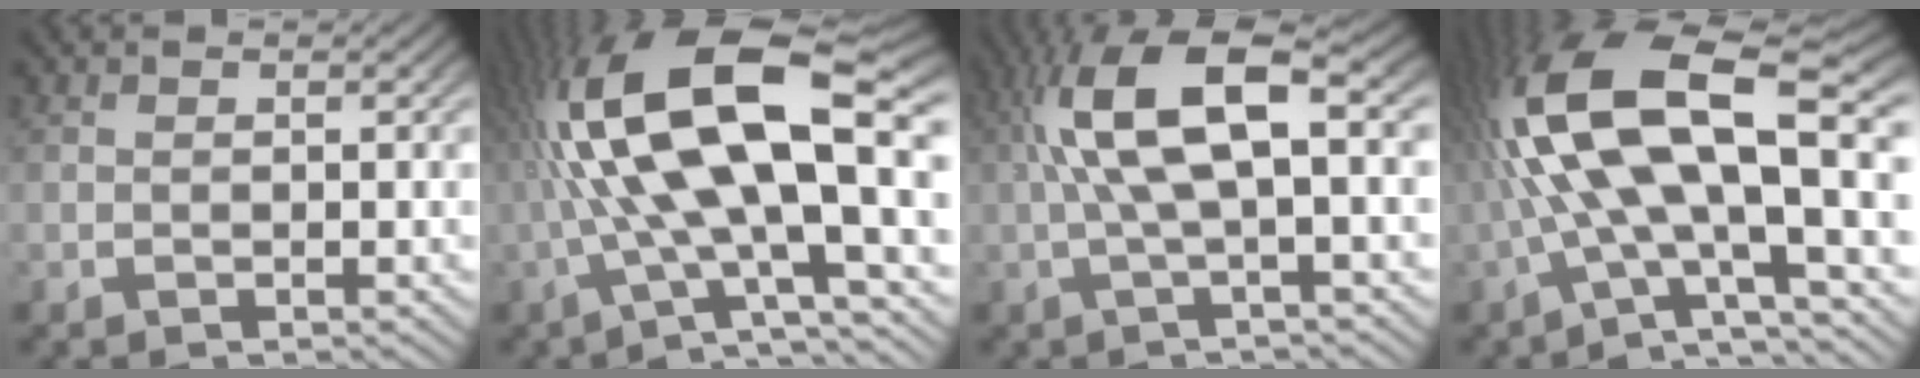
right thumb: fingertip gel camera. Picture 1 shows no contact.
{"total": 15.5, "force": [1.0, 7.9, 13.3], "torque": [-0.264, -0.017, 0.025]}
{"total": 9.2, "force": [1.4, 3.6, 8.3], "torque": [-0.176, 0.005, 0.019]}
{"total": 13.1, "force": [0.3, 6.8, 11.2], "torque": [-0.243, -0.017, 0.019]}